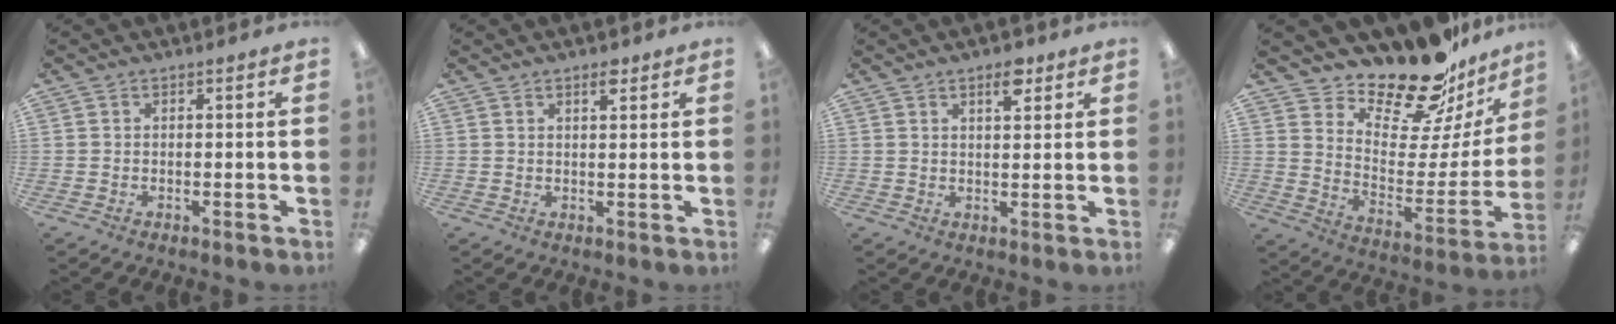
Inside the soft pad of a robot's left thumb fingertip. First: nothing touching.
{"total": 2.4, "force": [1.9, 0.7, 1.4], "torque": [-0.015, -0.007, 0.030]}
{"total": 4.8, "force": [3.1, 2.0, 3.1], "torque": [-0.029, -0.014, 0.047]}
{"total": 21.3, "force": [18.4, 6.5, 8.4], "torque": [-0.128, -0.141, 0.312]}